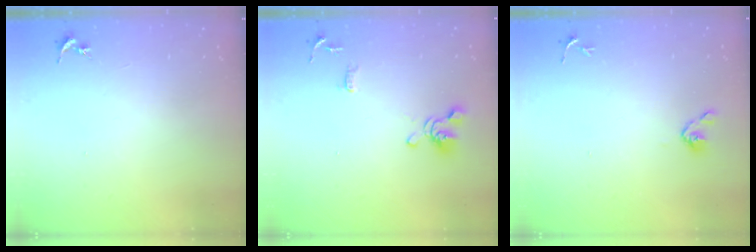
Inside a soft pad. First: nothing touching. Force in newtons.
{"total": 10.0, "press": 9.9, "slide": 1.7}
{"total": 4.3, "press": 4.2, "slide": 1.1}